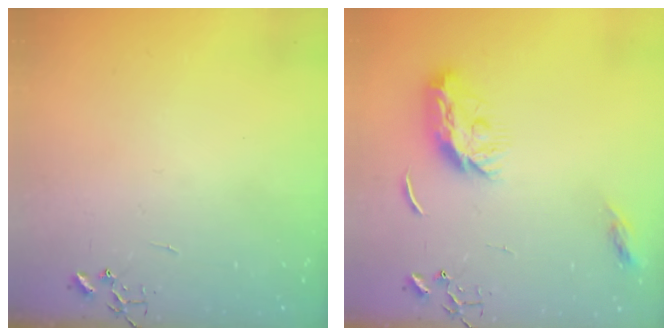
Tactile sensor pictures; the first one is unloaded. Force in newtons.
{"total": 9.6, "press": 9.6, "slide": 0.0}